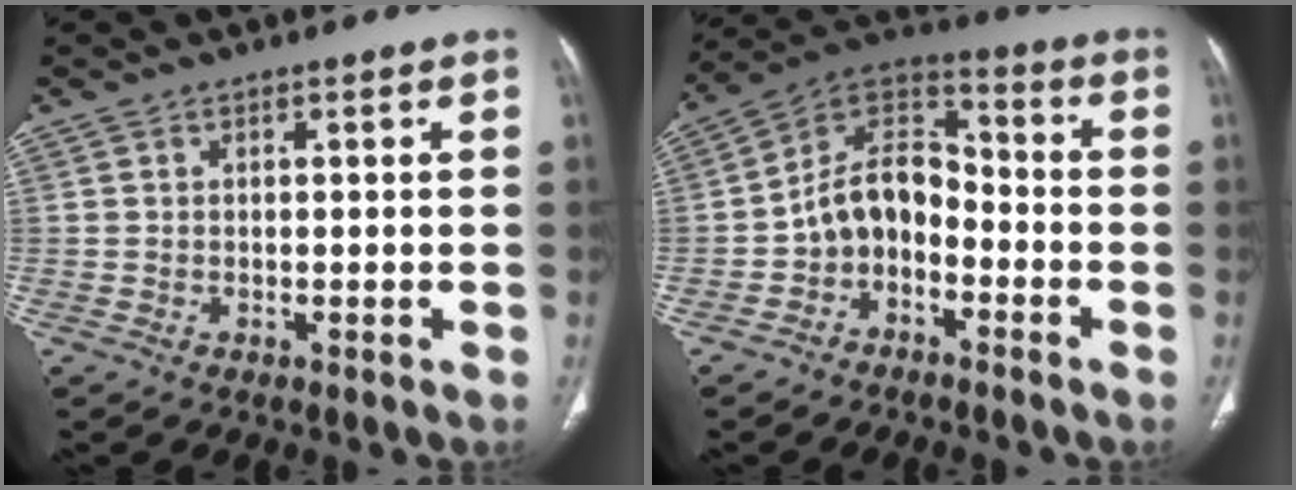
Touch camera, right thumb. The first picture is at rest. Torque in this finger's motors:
{"motor_torque": [-0.07, 0.56, 0.36, 0.28, 0.23]}